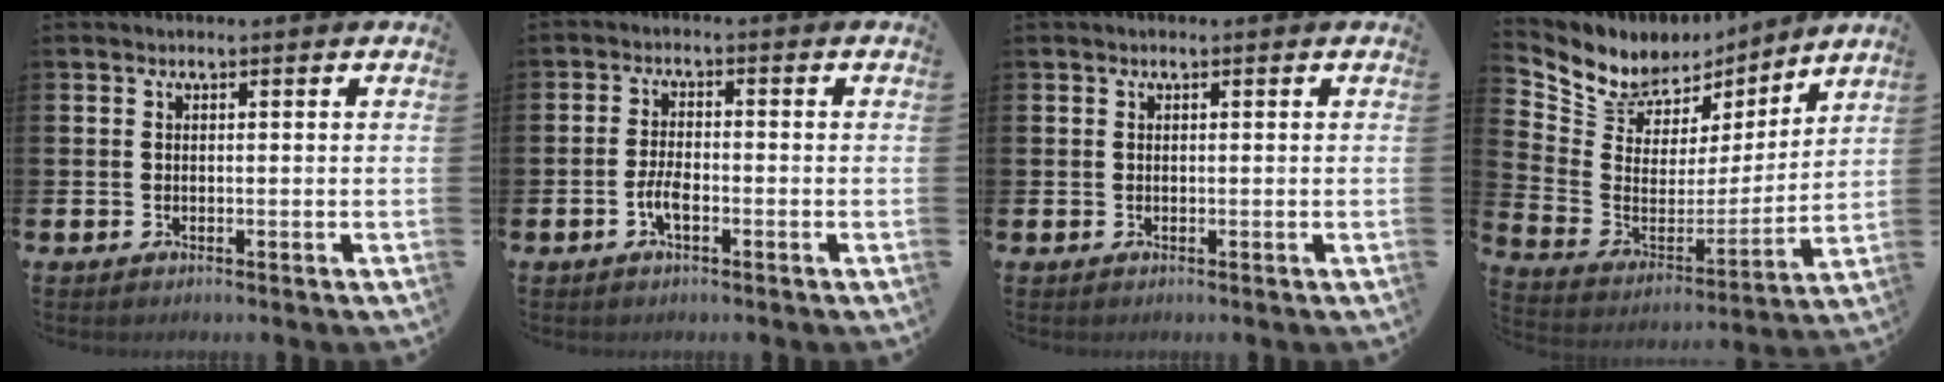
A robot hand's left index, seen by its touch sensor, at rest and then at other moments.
{"total": 3.0, "force": [-1.3, 1.1, 2.5], "torque": [-0.050, -0.001, -0.026]}
{"total": 0.0}
{"total": 7.5, "force": [6.6, 3.7, -0.2], "torque": [-0.056, -0.053, 0.119]}